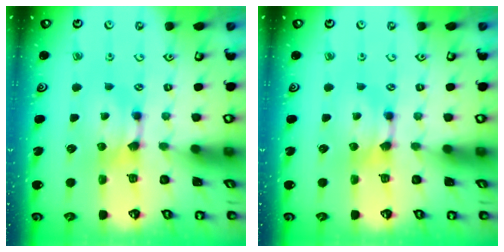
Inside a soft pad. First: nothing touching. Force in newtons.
{"total": 0.0}